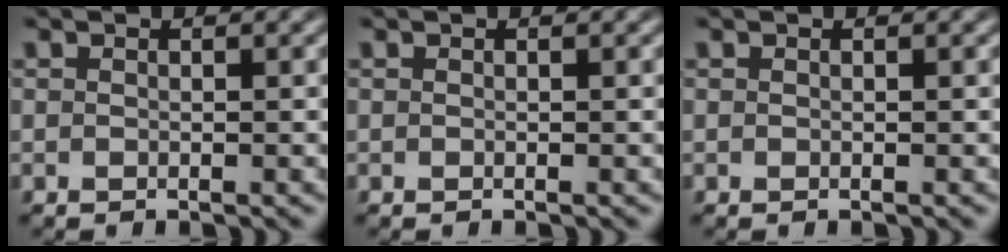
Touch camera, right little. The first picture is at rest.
{"total": 0.0}
{"total": 0.0}